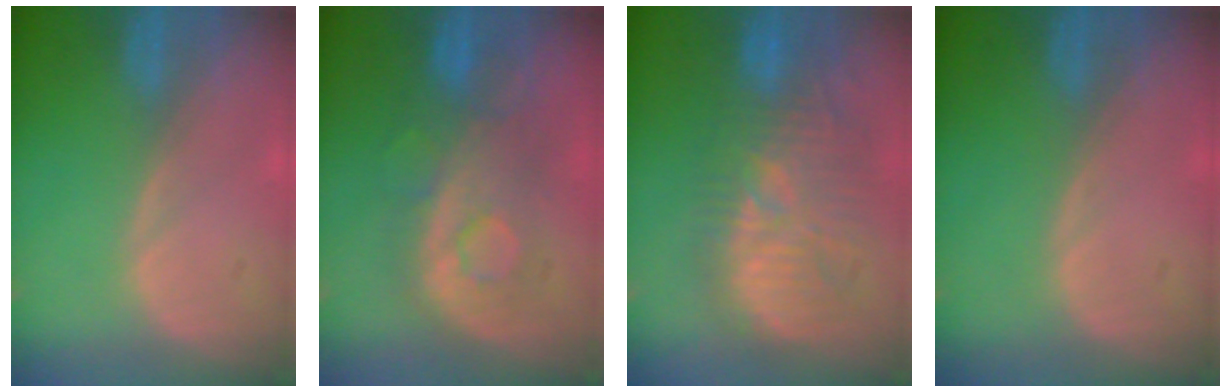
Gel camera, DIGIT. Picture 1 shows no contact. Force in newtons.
{"total": 8.3, "press": 8.3, "slide": 0.9}
{"total": 11.4, "press": 11.2, "slide": 2.4}
{"total": 0.0}